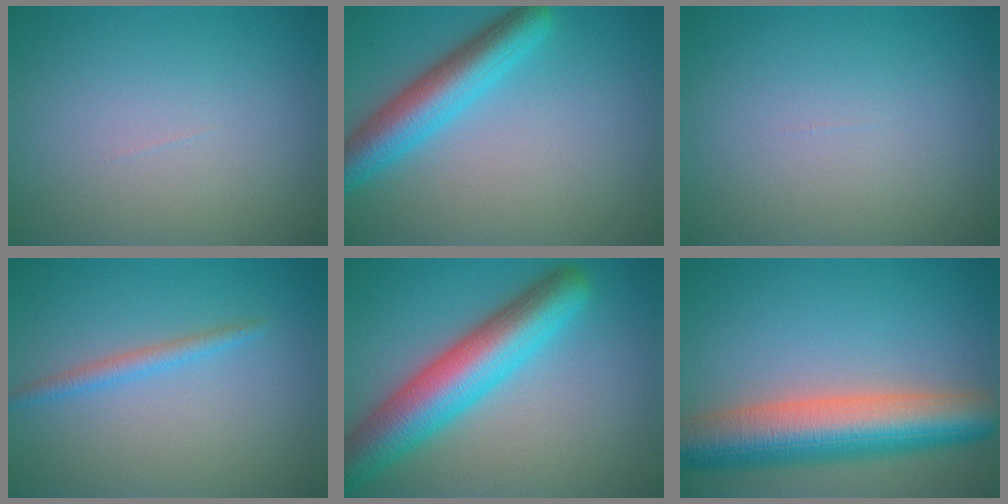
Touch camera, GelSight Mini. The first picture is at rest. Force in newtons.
{"total": 5.6, "press": 5.6, "slide": 0.2}
{"total": 0.0}
{"total": 1.6, "press": 1.6, "slide": 0.1}
{"total": 8.5, "press": 8.5, "slide": 0.3}
{"total": 9.8, "press": 9.8, "slide": 0.6}